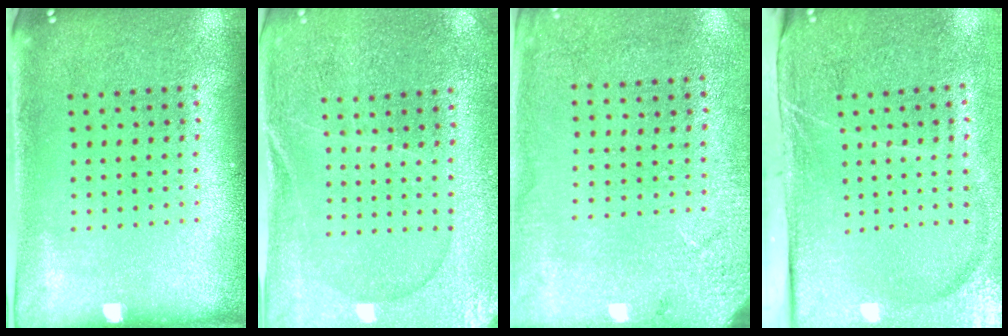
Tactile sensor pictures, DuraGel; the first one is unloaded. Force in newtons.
{"total": 0.8, "press": 0.6, "slide": 0.5}
{"total": 2.6, "press": 2.3, "slide": 1.2}
{"total": 4.3, "press": 3.5, "slide": 2.5}